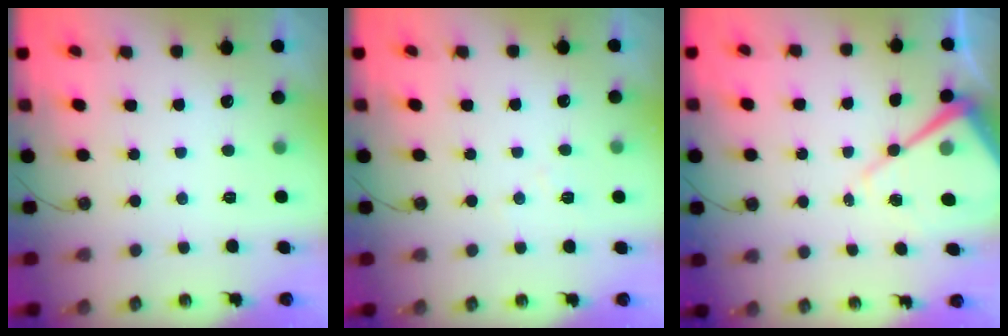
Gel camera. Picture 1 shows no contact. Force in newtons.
{"total": 4.9, "press": 4.9, "slide": 0.6}
{"total": 11.9, "press": 11.8, "slide": 1.0}